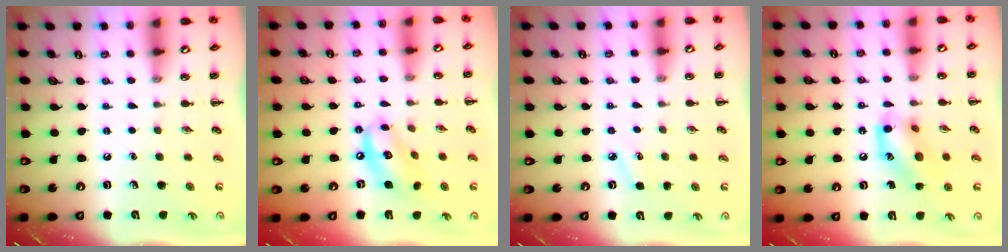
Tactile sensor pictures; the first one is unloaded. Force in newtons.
{"total": 11.4, "press": 11.2, "slide": 1.8}
{"total": 4.4, "press": 4.2, "slide": 1.3}
{"total": 13.5, "press": 13.4, "slide": 1.0}